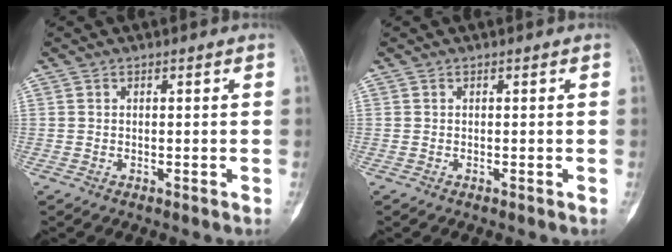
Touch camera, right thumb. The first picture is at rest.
{"total": 0.0}